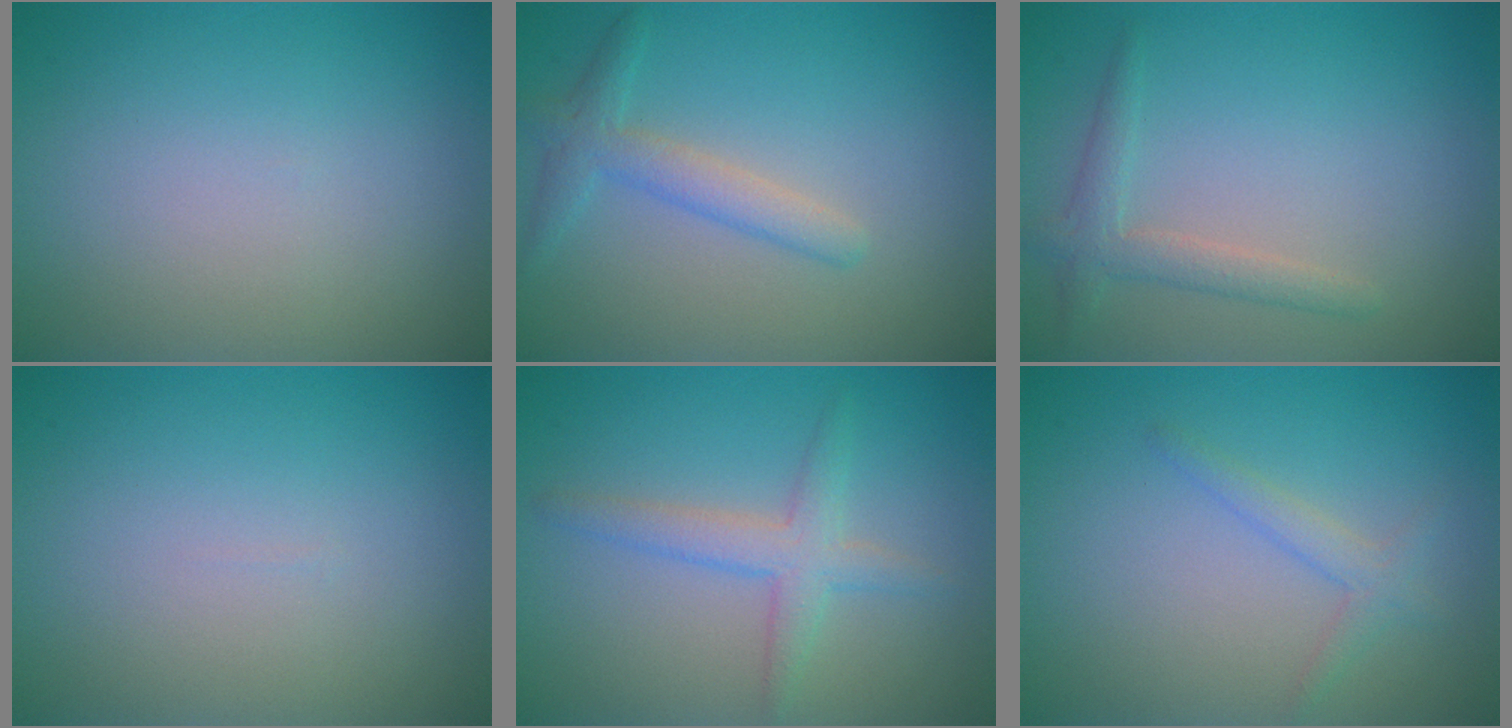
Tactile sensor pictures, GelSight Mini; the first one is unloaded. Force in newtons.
{"total": 2.5, "press": 2.5, "slide": 0.1}
{"total": 2.2, "press": 2.2, "slide": 0.1}
{"total": 0.0}
{"total": 2.8, "press": 2.7, "slide": 0.2}
{"total": 1.6, "press": 1.6, "slide": 0.1}